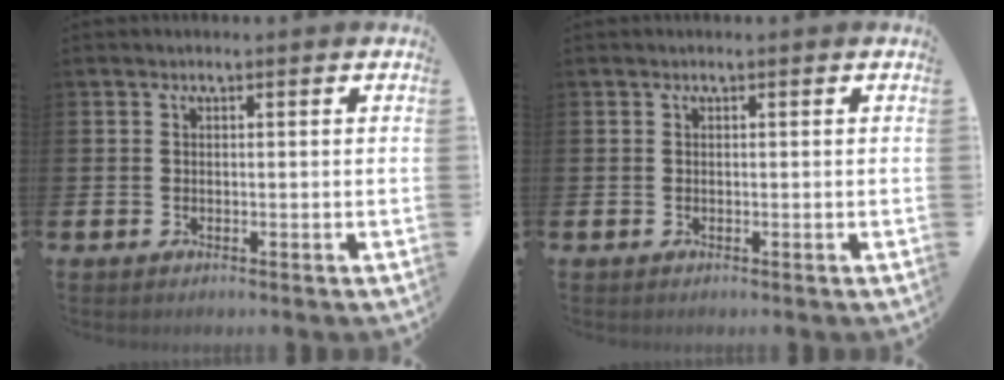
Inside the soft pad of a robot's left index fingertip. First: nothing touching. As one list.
[{"total": 0.0}]